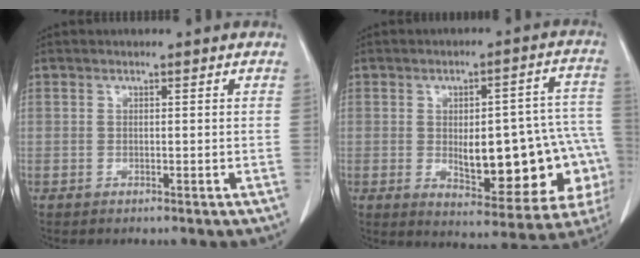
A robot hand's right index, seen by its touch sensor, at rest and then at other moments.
{"total": 19.7, "force": [-3.4, 7.3, 18.0], "torque": [-0.162, 0.035, -0.017]}